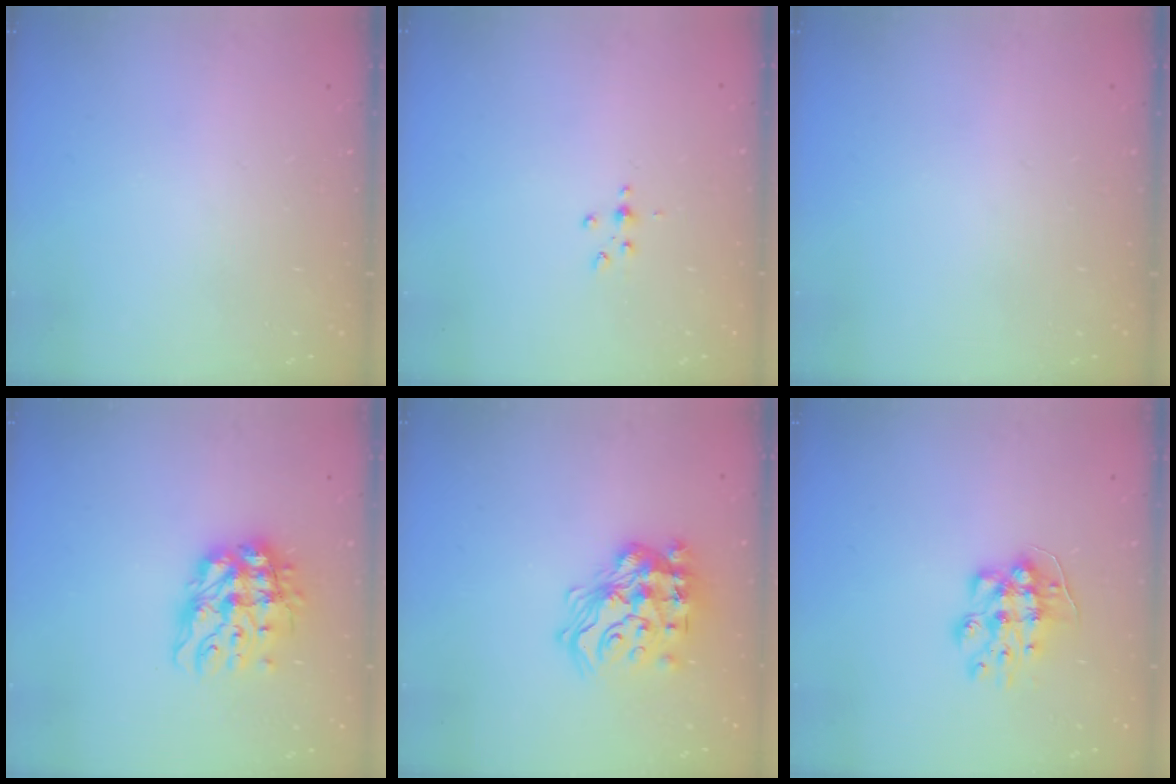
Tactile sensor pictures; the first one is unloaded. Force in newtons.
{"total": 3.7, "press": 3.2, "slide": 1.7}
{"total": 0.0}
{"total": 12.8, "press": 12.8, "slide": 1.4}
{"total": 19.6, "press": 19.4, "slide": 2.5}
{"total": 10.5, "press": 10.5, "slide": 0.5}